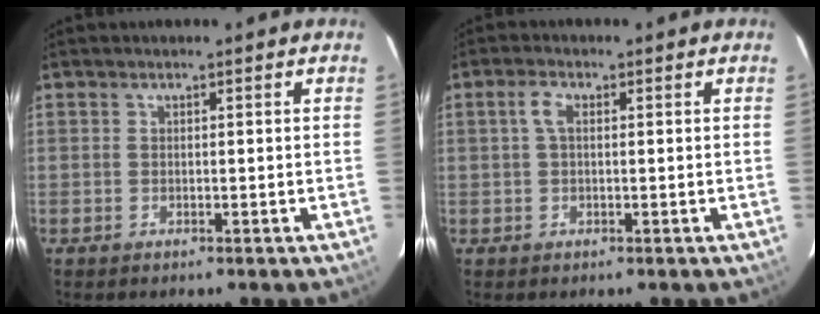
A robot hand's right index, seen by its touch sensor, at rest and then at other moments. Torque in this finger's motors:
{"motor_torque": [0.14, -0.05, 0.18, 0.05]}